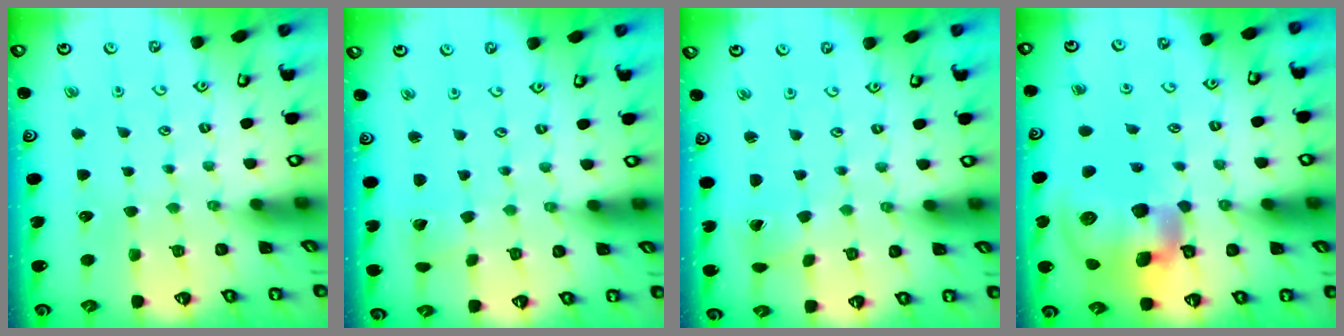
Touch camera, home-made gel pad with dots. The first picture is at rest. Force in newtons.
{"total": 2.4, "press": 2.4, "slide": 0.1}
{"total": 0.9, "press": 0.9, "slide": 0.3}
{"total": 20.9, "press": 20.6, "slide": 3.6}